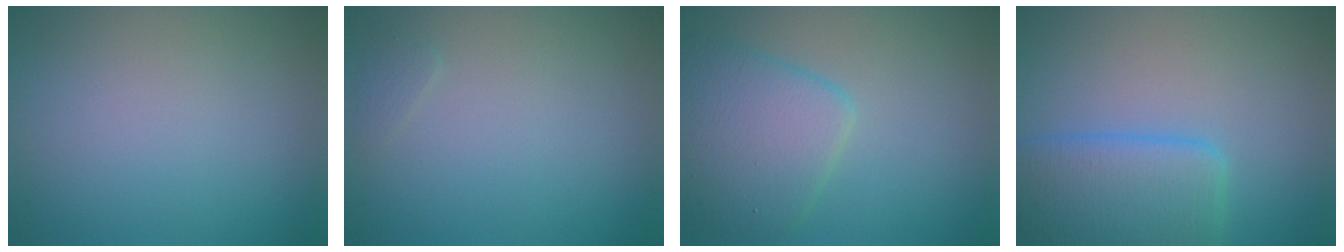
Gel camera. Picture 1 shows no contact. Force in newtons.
{"total": 0.6, "press": 0.6, "slide": 0.0}
{"total": 4.8, "press": 4.8, "slide": 0.1}
{"total": 6.3, "press": 6.3, "slide": 0.4}